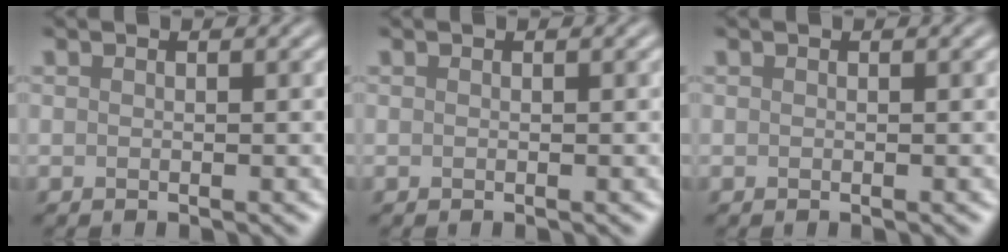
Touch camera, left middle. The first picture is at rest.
{"total": 0.0}
{"total": 0.0}